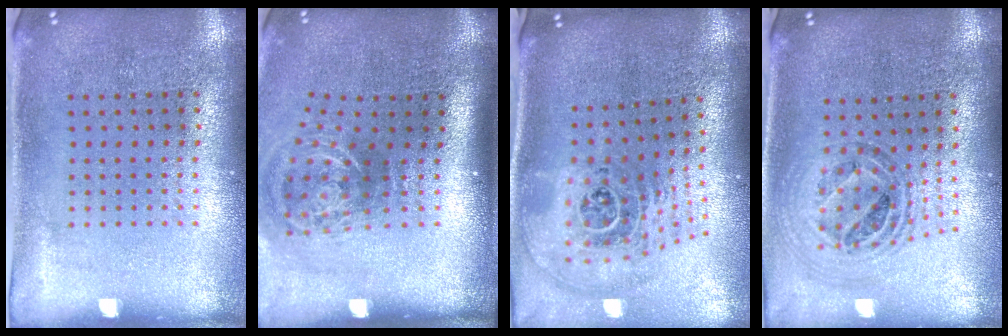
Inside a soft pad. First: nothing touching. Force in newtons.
{"total": 2.2, "press": 1.4, "slide": 1.7}
{"total": 2.8, "press": 1.9, "slide": 2.1}
{"total": 1.0, "press": 1.0, "slide": 0.1}